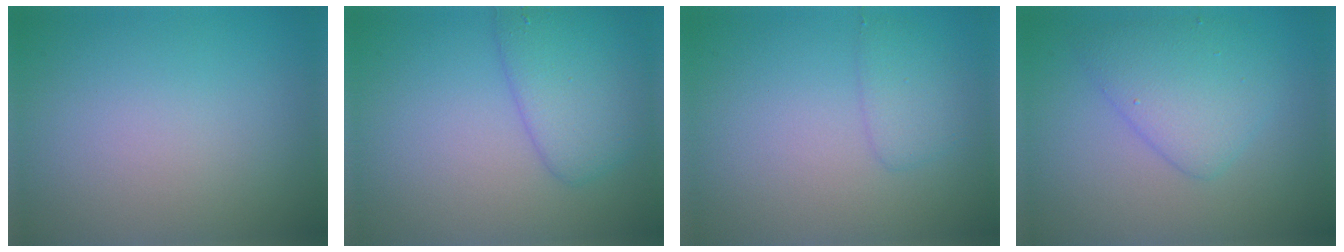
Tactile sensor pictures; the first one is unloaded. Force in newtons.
{"total": 4.2, "press": 4.2, "slide": 0.2}
{"total": 1.7, "press": 1.7, "slide": 0.1}
{"total": 3.8, "press": 3.8, "slide": 0.2}